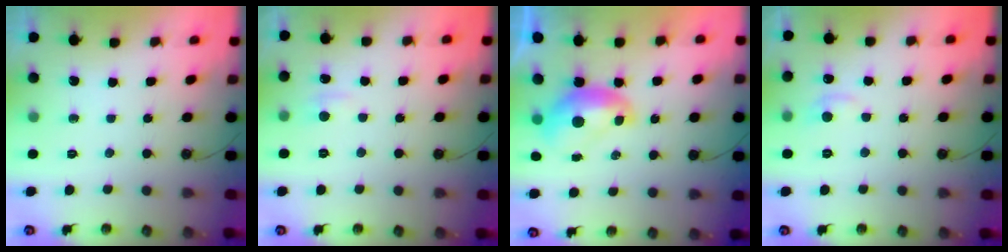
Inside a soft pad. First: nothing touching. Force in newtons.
{"total": 1.7, "press": 1.6, "slide": 0.5}
{"total": 1.6, "press": 1.6, "slide": 0.3}
{"total": 1.1, "press": 0.7, "slide": 0.9}